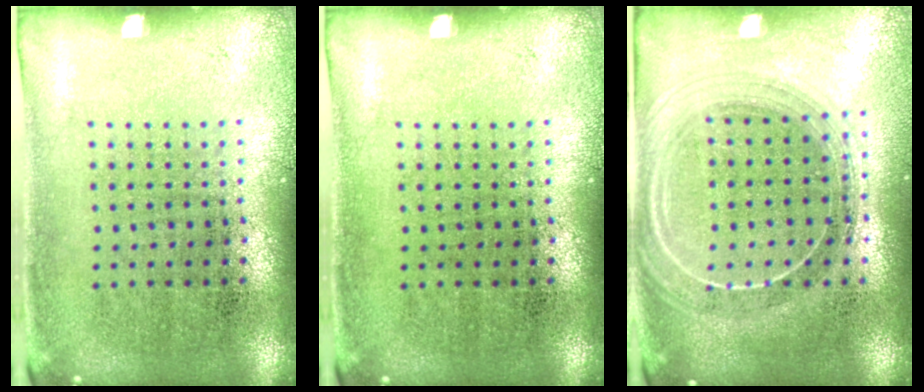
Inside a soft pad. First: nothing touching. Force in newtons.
{"total": 0.0}
{"total": 2.0, "press": 1.7, "slide": 0.9}